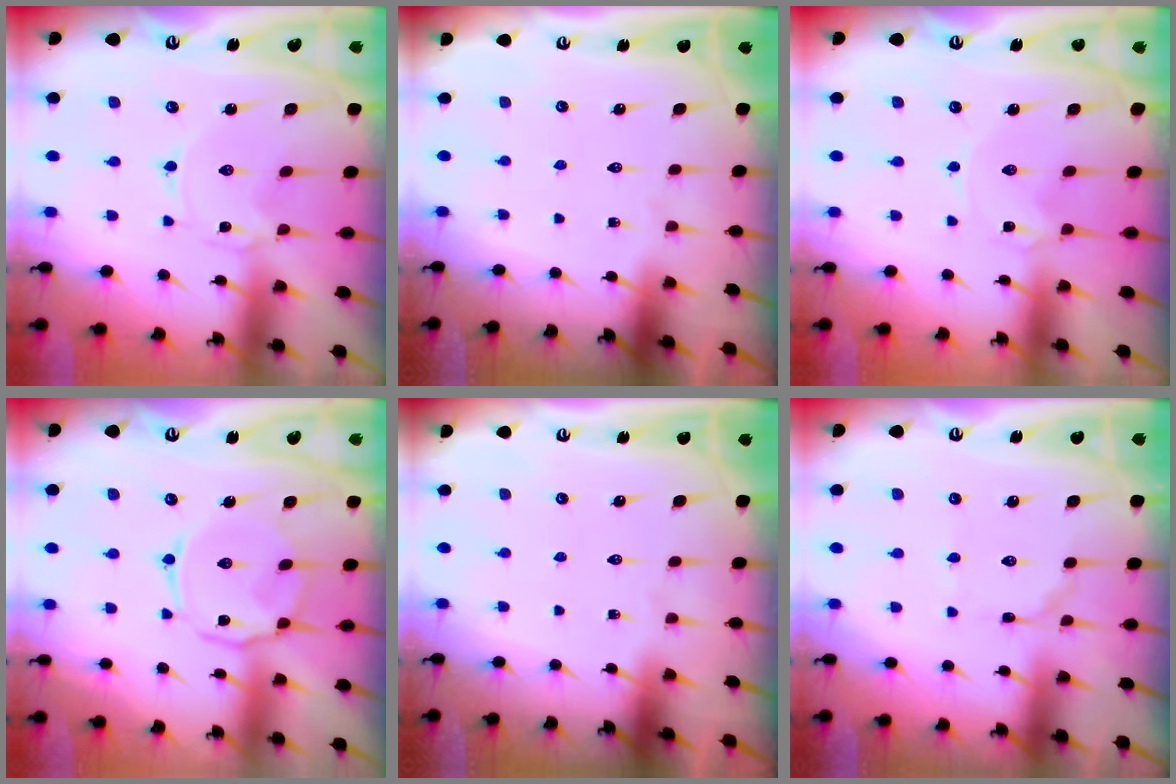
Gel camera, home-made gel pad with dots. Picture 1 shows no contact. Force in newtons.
{"total": 0.0}
{"total": 0.0}
{"total": 8.1, "press": 8.1, "slide": 0.8}
{"total": 0.0}
{"total": 2.6, "press": 2.6, "slide": 0.2}